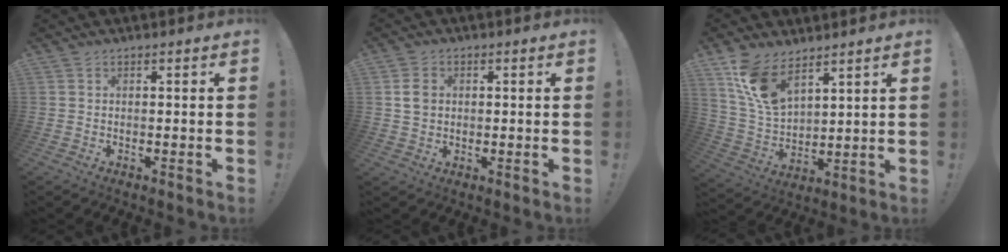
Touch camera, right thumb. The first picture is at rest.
{"total": 4.3, "force": [0.5, 3.6, 2.3], "torque": [-0.023, 0.003, 0.008]}
{"total": 12.5, "force": [8.8, 6.1, 6.4], "torque": [-0.130, -0.045, 0.175]}